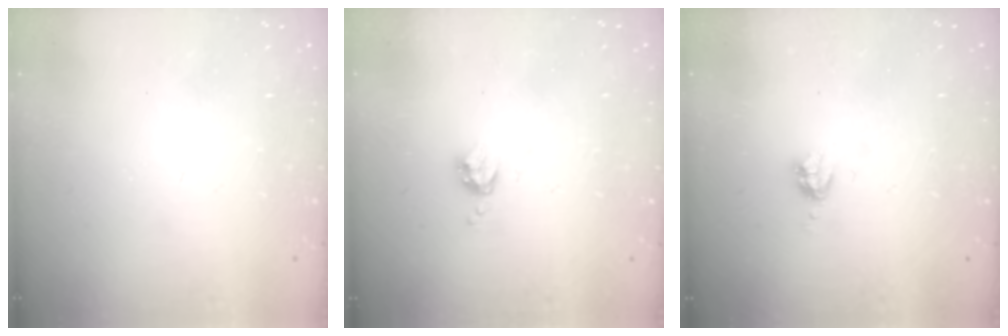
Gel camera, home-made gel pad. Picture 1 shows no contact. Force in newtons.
{"total": 3.8, "press": 3.8, "slide": 0.5}
{"total": 3.1, "press": 3.1, "slide": 0.4}